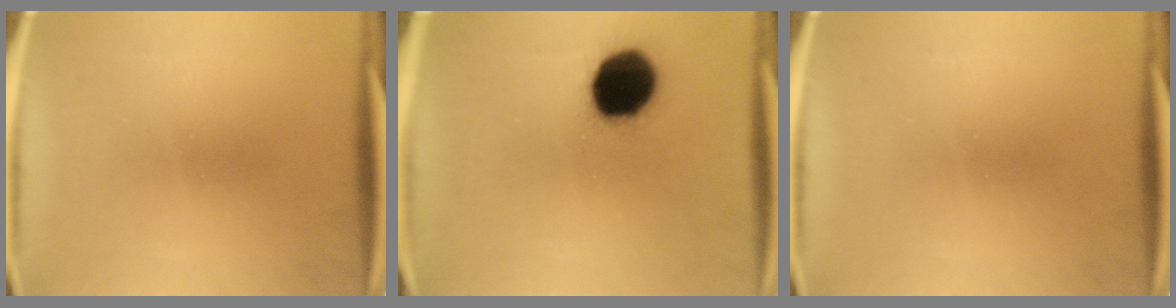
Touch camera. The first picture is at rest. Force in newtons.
{"total": 17.2}
{"total": 0.0}